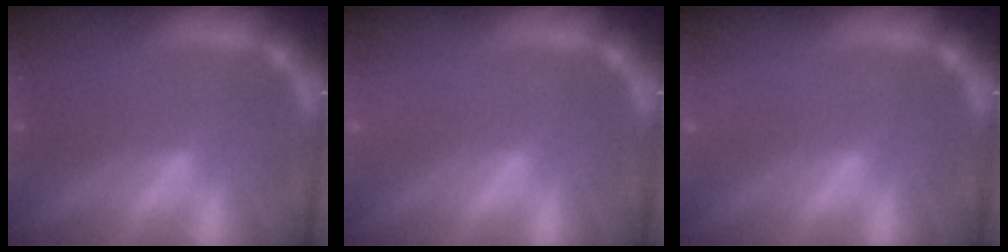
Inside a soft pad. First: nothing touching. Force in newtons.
{"total": 1.4}
{"total": 1.4}